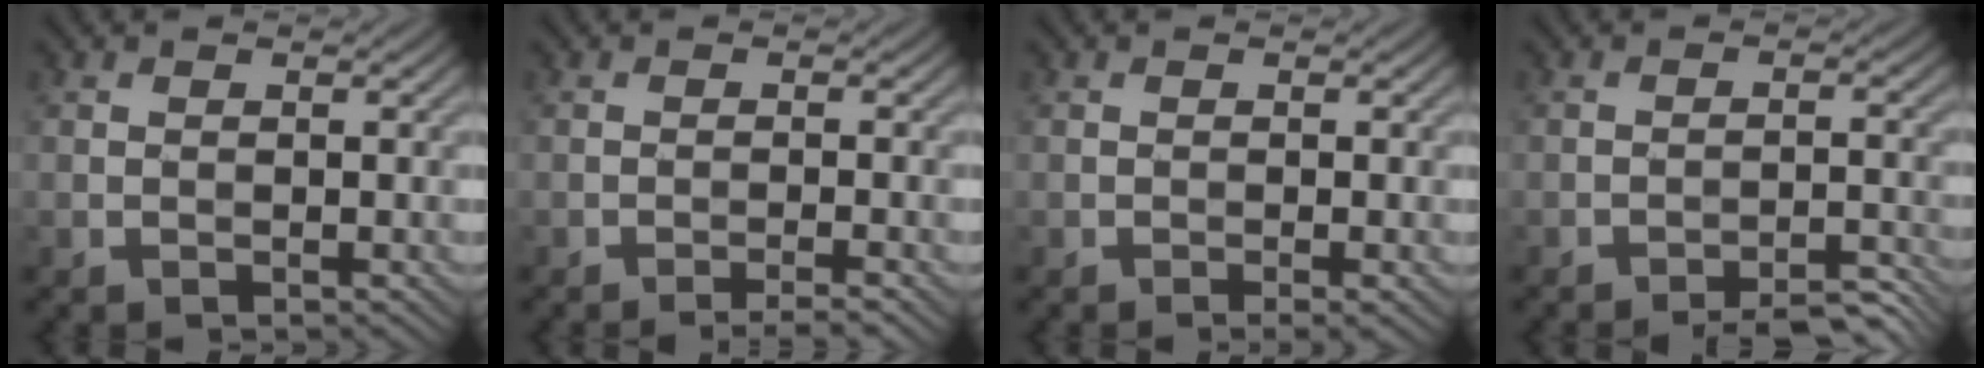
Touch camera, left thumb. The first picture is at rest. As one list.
[{"total": 1.6, "force": [-1.2, -0.5, 0.9], "torque": [-0.021, 0.004, -0.027]}, {"total": 0.6, "force": [-0.2, 0.0, 0.6], "torque": [-0.010, -0.001, -0.004]}, {"total": 3.9, "force": [-3.5, 0.0, 1.5], "torque": [-0.028, 0.013, -0.053]}]